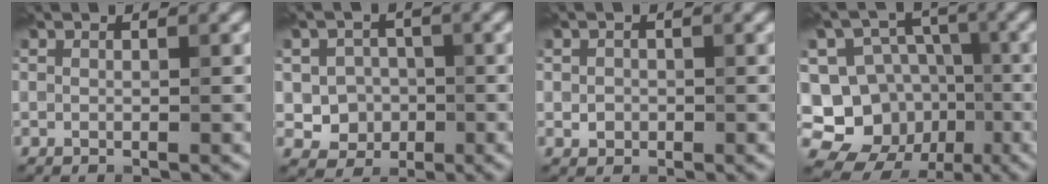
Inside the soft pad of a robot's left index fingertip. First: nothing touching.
{"total": 3.3, "force": [-0.5, 3.0, 1.3], "torque": [-0.011, -0.001, -0.014]}
{"total": 1.1, "force": [-0.1, 1.0, 0.4], "torque": [-0.003, -0.003, -0.004]}
{"total": 13.3, "force": [-4.5, 12.0, 3.8], "torque": [-0.075, 0.003, -0.072]}